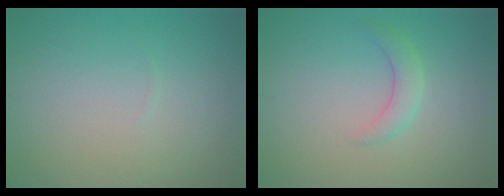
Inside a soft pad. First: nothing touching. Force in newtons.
{"total": 1.8, "press": 1.8, "slide": 0.1}